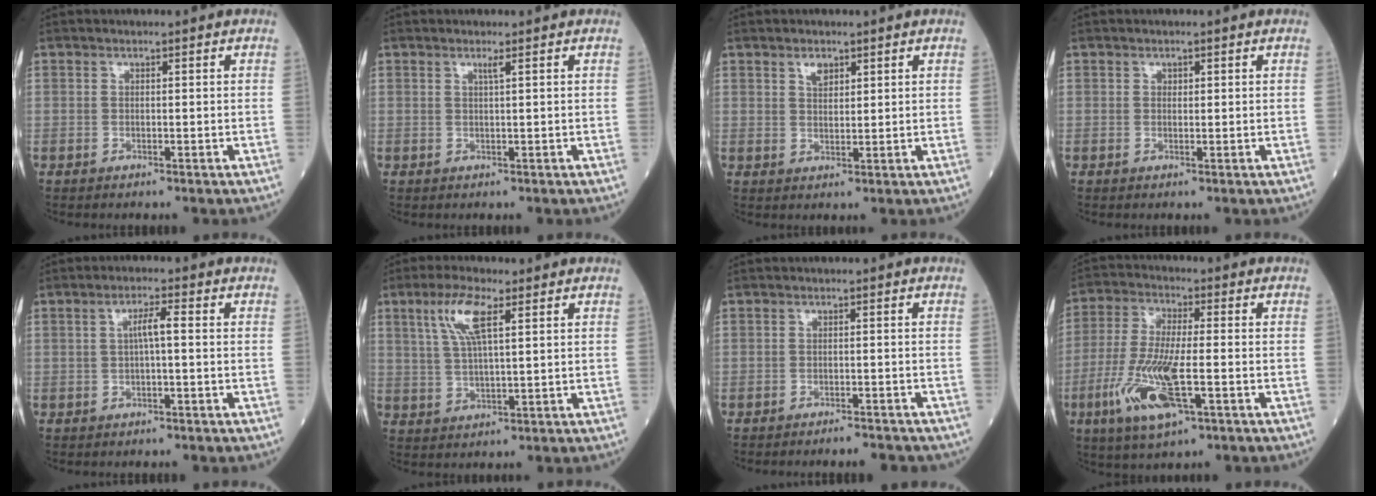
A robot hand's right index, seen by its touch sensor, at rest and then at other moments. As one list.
[{"total": 0.9, "force": [0.5, -0.3, 0.7], "torque": [-0.022, -0.005, 0.012]}, {"total": 2.3, "force": [1.5, 1.1, 1.3], "torque": [-0.023, 0.000, 0.029]}, {"total": 0.6, "force": [0.3, 0.4, 0.2], "torque": [-0.001, -0.001, 0.004]}, {"total": 2.9, "force": [0.1, 0.2, 2.9], "torque": [-0.053, 0.005, 0.002]}, {"total": 7.1, "force": [3.2, 1.3, 6.2], "torque": [-0.131, 0.007, 0.064]}, {"total": 4.3, "force": [-4.0, 0.7, 1.2], "torque": [-0.008, -0.001, -0.054]}, {"total": 12.4, "force": [-4.2, 2.5, 11.4], "torque": [-0.241, -0.019, -0.076]}]